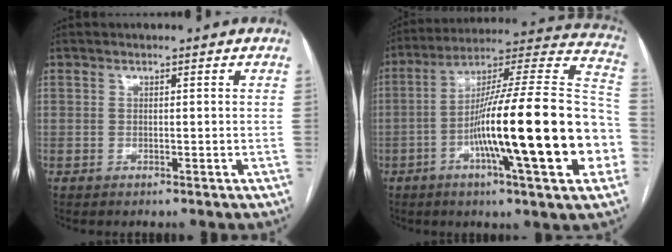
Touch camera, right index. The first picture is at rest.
{"total": 27.6, "force": [-6.6, 2.1, 26.7], "torque": [-0.348, 0.004, -0.114]}